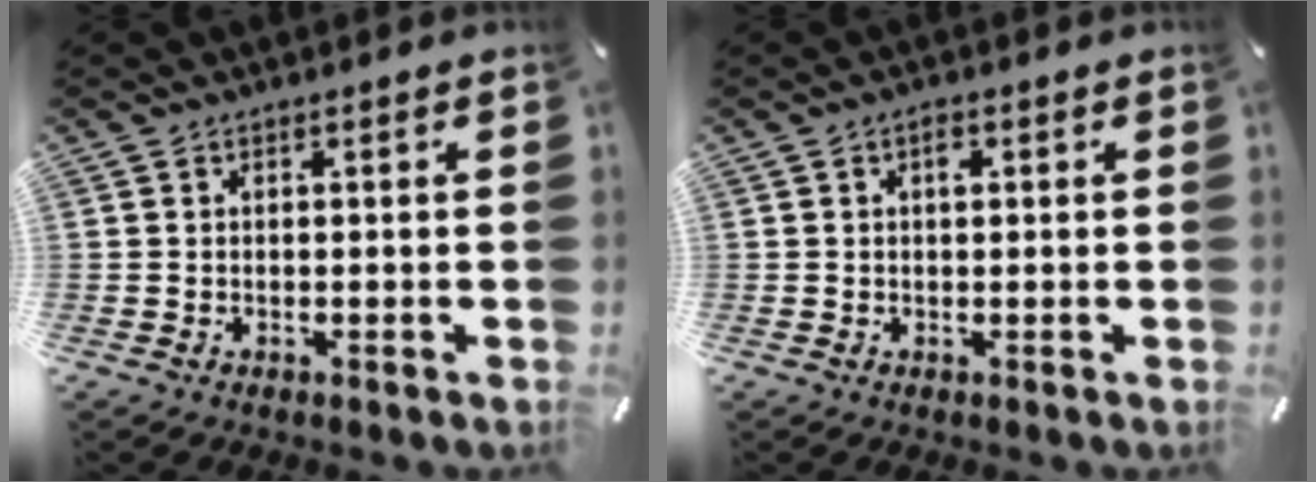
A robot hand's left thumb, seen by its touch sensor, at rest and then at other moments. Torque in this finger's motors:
{"motor_torque": [0.39, 0.52, 0.24, -0.13, 0.05]}